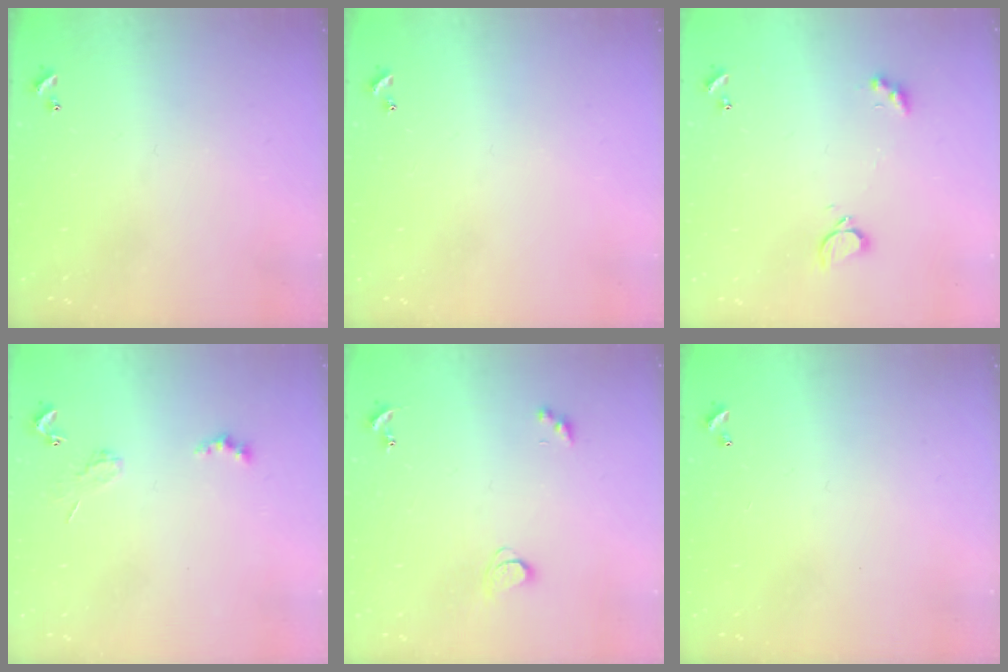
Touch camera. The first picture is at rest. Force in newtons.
{"total": 0.0}
{"total": 2.9, "press": 2.9, "slide": 0.6}
{"total": 2.0, "press": 1.9, "slide": 0.4}
{"total": 1.7, "press": 1.7, "slide": 0.3}
{"total": 2.9, "press": 2.9, "slide": 0.1}